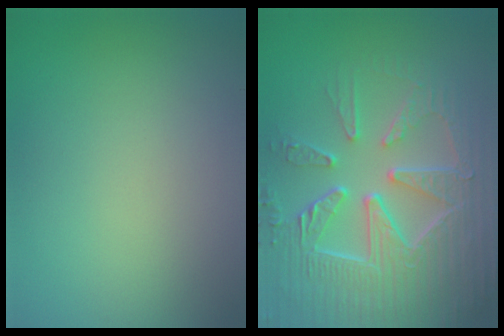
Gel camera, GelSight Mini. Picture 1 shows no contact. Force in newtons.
{"total": 9.1, "press": 6.5, "slide": 6.3}